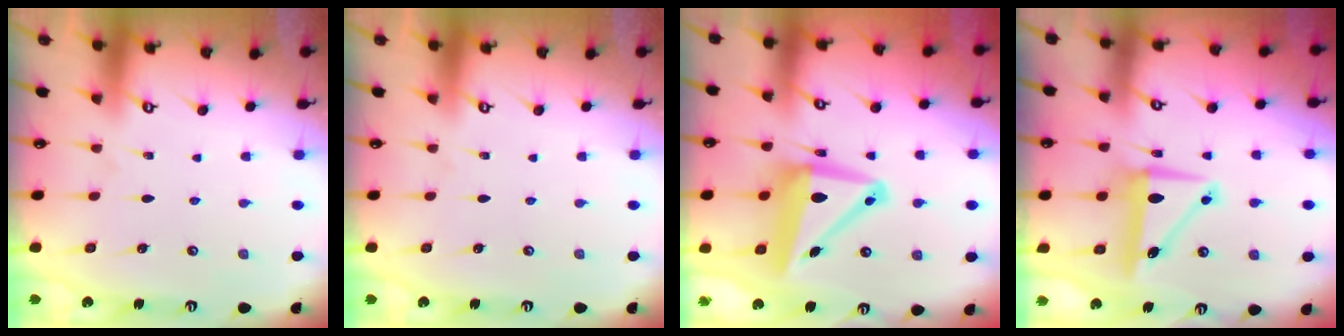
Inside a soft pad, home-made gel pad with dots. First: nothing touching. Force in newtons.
{"total": 0.0}
{"total": 12.7, "press": 12.1, "slide": 3.8}
{"total": 8.1, "press": 8.0, "slide": 1.5}